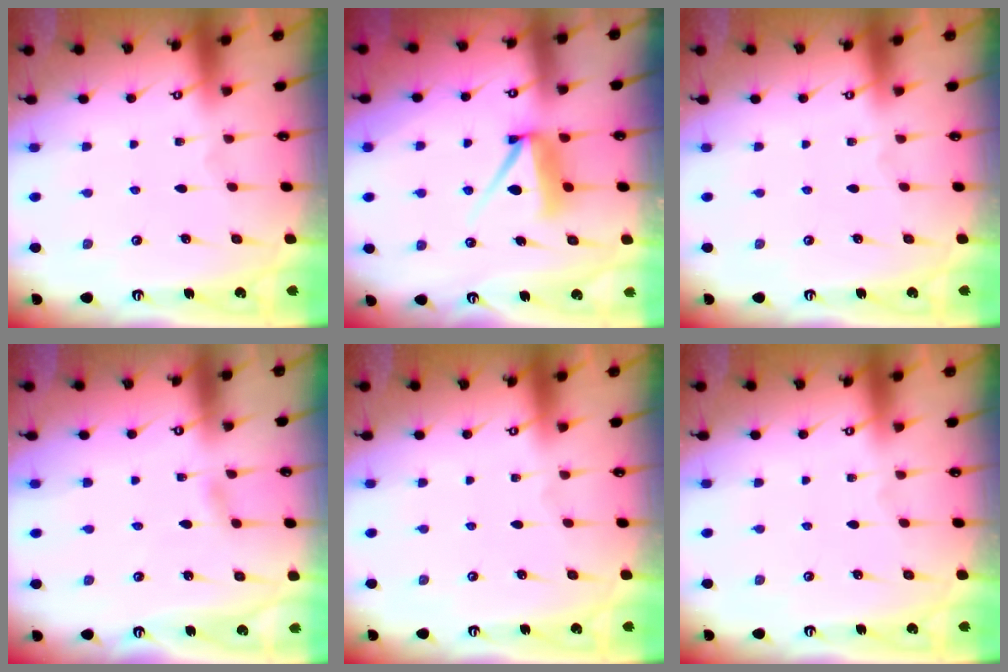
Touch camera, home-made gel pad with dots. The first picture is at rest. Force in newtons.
{"total": 8.3, "press": 8.2, "slide": 0.9}
{"total": 0.0}
{"total": 2.2, "press": 2.2, "slide": 0.3}
{"total": 0.0}
{"total": 0.0}